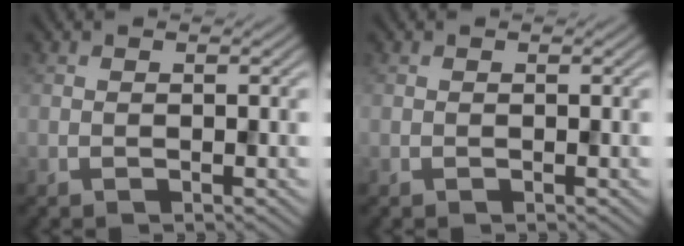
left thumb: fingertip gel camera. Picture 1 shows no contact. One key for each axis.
{"total": 0.0}